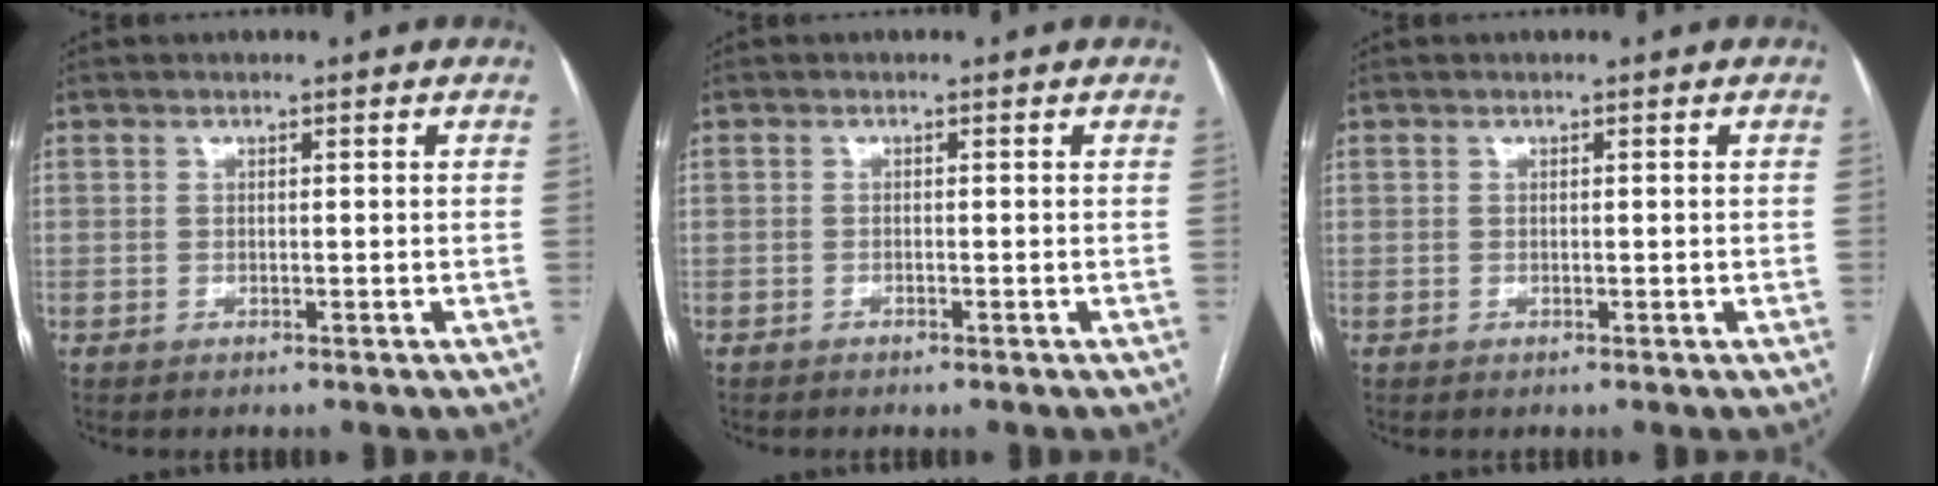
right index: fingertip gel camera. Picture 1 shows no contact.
{"total": 0.0}
{"total": 0.0}